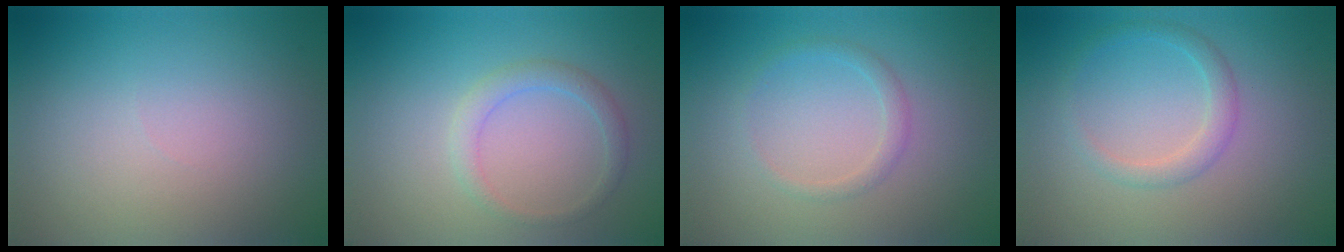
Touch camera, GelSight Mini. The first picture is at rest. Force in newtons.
{"total": 1.8, "press": 1.8, "slide": 0.0}
{"total": 1.4, "press": 1.4, "slide": 0.0}
{"total": 2.0, "press": 2.0, "slide": 0.2}